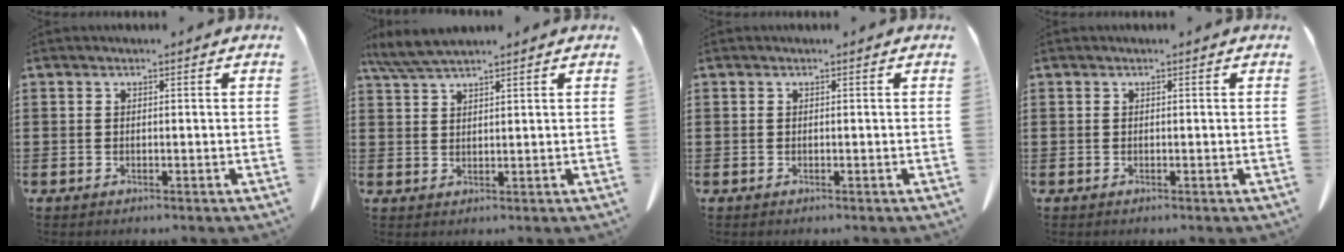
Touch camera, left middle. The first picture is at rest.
{"total": 4.1, "force": [3.5, 0.2, 2.1], "torque": [-0.052, -0.004, 0.066]}
{"total": 0.0}
{"total": 0.0}